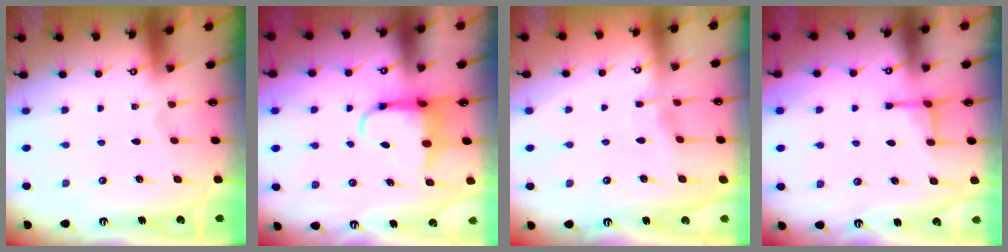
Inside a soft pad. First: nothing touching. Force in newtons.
{"total": 5.5, "press": 5.4, "slide": 1.3}
{"total": 3.1, "press": 3.0, "slide": 0.4}
{"total": 2.6, "press": 2.5, "slide": 0.8}